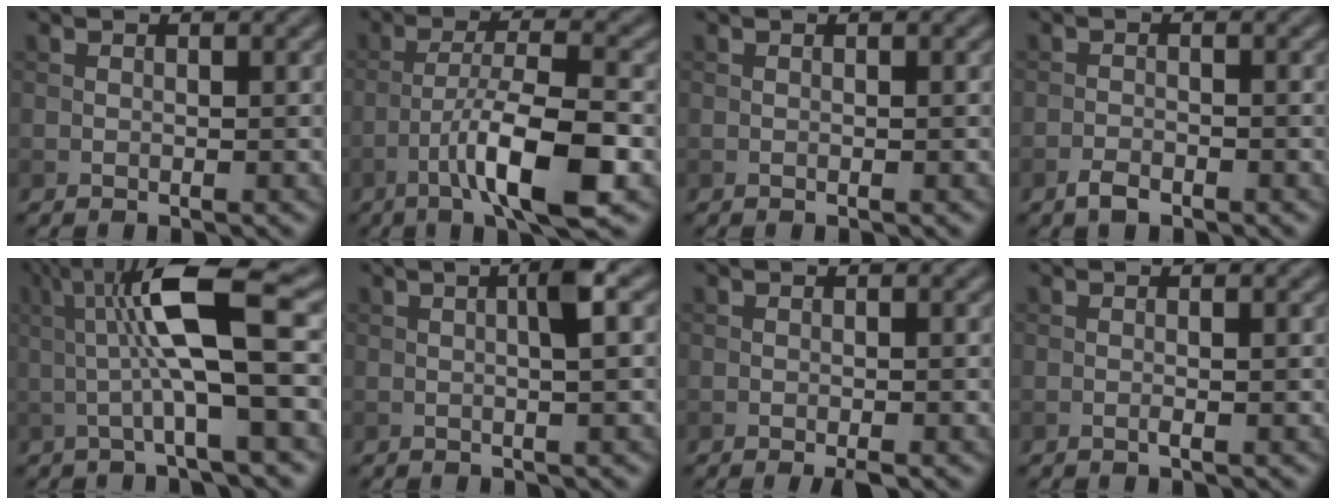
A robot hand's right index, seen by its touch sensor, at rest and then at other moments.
{"total": 8.6, "force": [-3.8, 1.7, 7.5], "torque": [-0.124, 0.012, -0.070]}
{"total": 0.0}
{"total": 1.6, "force": [-1.2, 0.6, 0.9], "torque": [-0.016, 0.002, -0.026]}
{"total": 9.2, "force": [1.1, 1.8, 9.0], "torque": [-0.148, 0.008, 0.017]}
{"total": 2.7, "force": [0.3, 0.2, 2.6], "torque": [-0.043, 0.007, 0.003]}
{"total": 1.3, "force": [-0.8, 0.1, 1.0], "torque": [-0.013, -0.001, -0.013]}
{"total": 0.7, "force": [-0.1, 0.1, 0.7], "torque": [-0.012, -0.002, -0.005]}